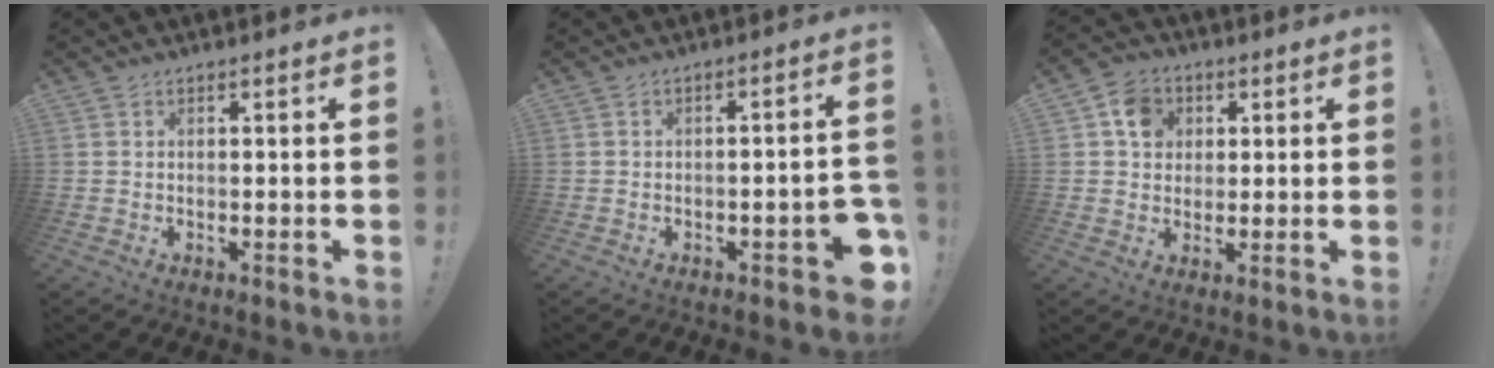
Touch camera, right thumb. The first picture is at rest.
{"total": 5.5, "force": [-2.7, 1.7, 4.5], "torque": [-0.064, 0.013, -0.039]}
{"total": 8.5, "force": [2.7, 7.3, 3.3], "torque": [-0.049, 0.000, 0.055]}